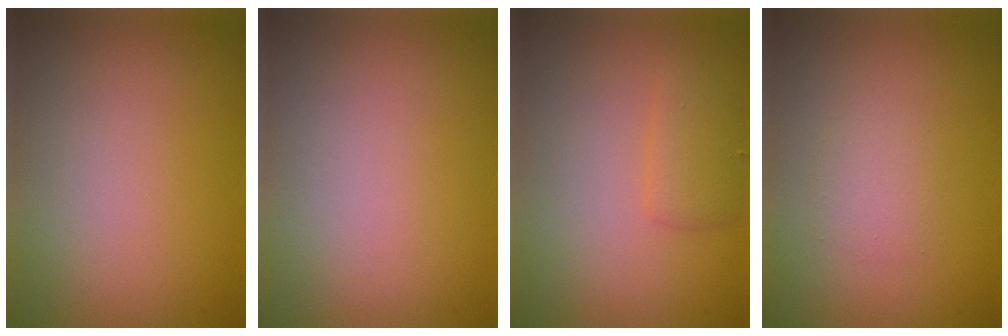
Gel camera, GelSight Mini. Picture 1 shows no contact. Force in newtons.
{"total": 0.0}
{"total": 1.7, "press": 1.7, "slide": 0.1}
{"total": 1.5, "press": 1.5, "slide": 0.1}